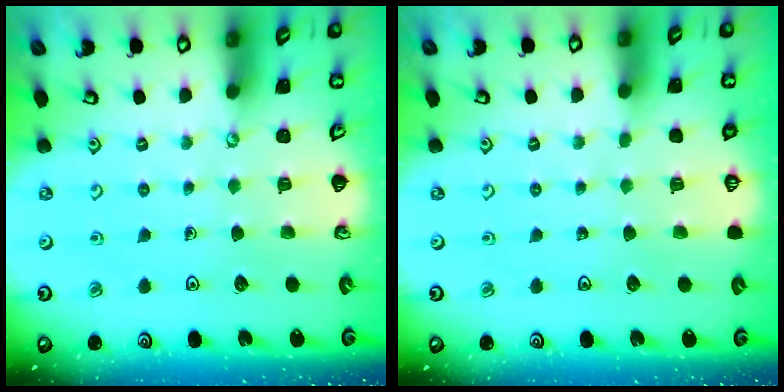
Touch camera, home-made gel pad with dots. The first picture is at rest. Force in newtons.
{"total": 0.0}